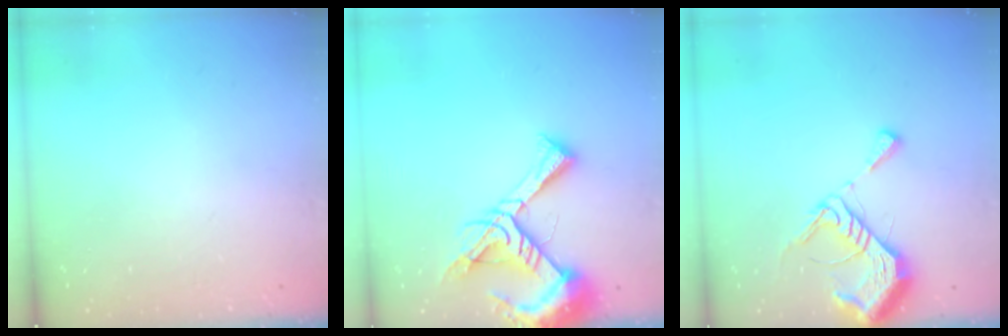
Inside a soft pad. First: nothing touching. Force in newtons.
{"total": 13.9, "press": 13.9, "slide": 1.3}
{"total": 10.2, "press": 10.2, "slide": 1.1}